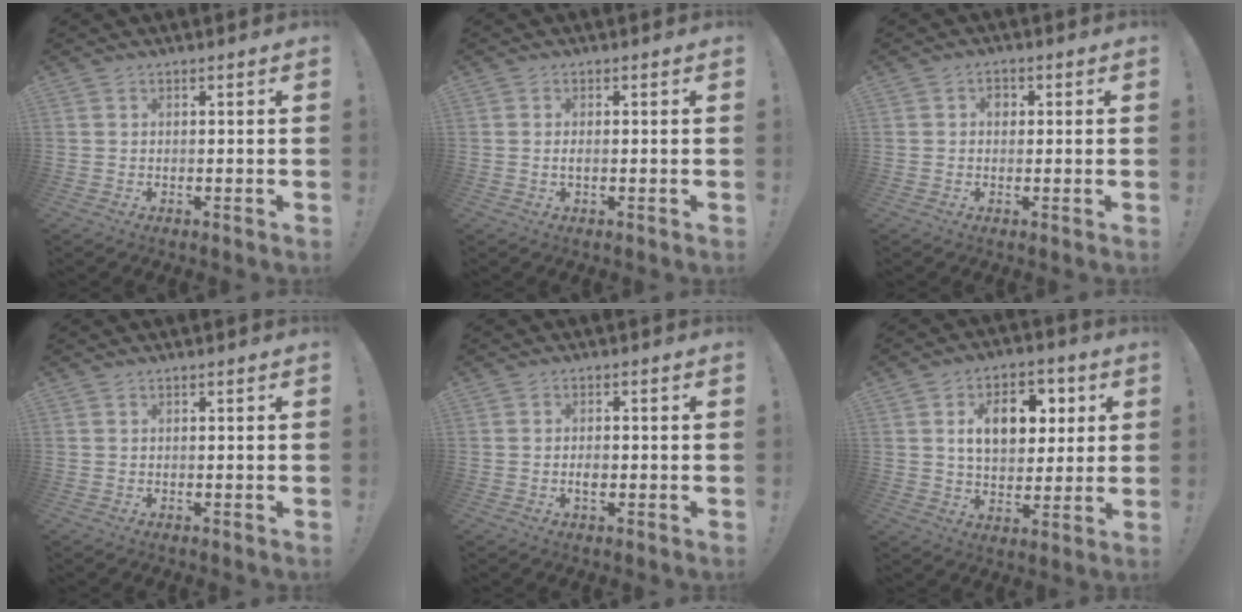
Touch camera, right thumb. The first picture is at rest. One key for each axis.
{"total": 1.2, "fx": -0.2, "fy": 0.3, "fz": 1.2, "tx": -0.023, "ty": 0.002, "tz": -0.004}
{"total": 2.4, "fx": 0.3, "fy": 1.9, "fz": 1.4, "tx": -0.014, "ty": -0.001, "tz": 0.002}
{"total": 0.0}
{"total": 2.3, "fx": -0.7, "fy": 1.2, "fz": 1.9, "tx": -0.026, "ty": -0.006, "tz": -0.017}
{"total": 13.0, "fx": 4.3, "fy": 9.0, "fz": 8.4, "tx": -0.118, "ty": -0.005, "tz": 0.079}